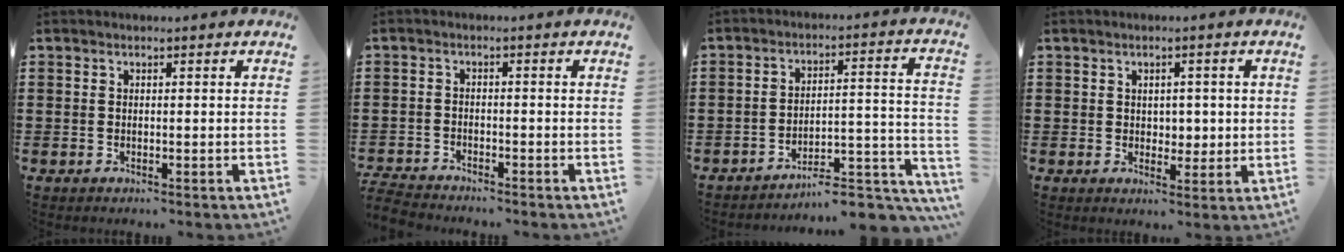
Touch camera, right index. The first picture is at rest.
{"total": 3.0, "force": [-3.0, 0.2, 0.2], "torque": [-0.014, -0.002, -0.065]}
{"total": 7.3, "force": [-6.8, 1.0, 2.5], "torque": [-0.030, 0.012, -0.130]}
{"total": 2.7, "force": [0.7, 2.2, 1.3], "torque": [-0.016, 0.005, 0.007]}